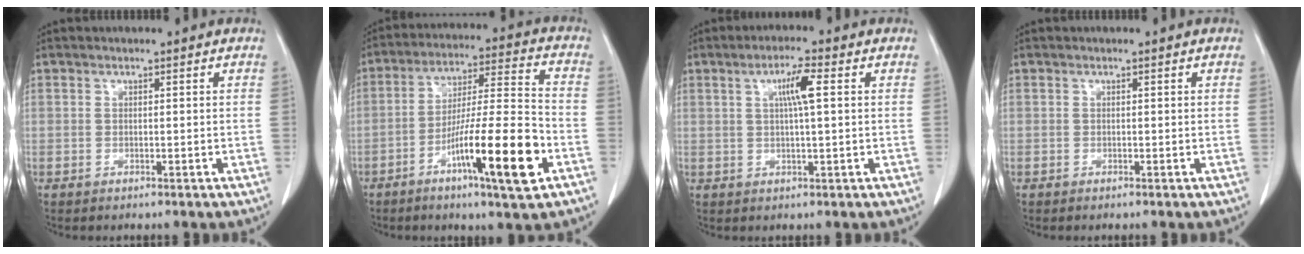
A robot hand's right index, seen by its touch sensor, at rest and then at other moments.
{"total": 15.7, "force": [-6.7, 0.8, 14.1], "torque": [-0.242, -0.009, -0.113]}
{"total": 4.6, "force": [1.3, 0.3, 4.4], "torque": [-0.080, 0.004, 0.021]}
{"total": 0.0}